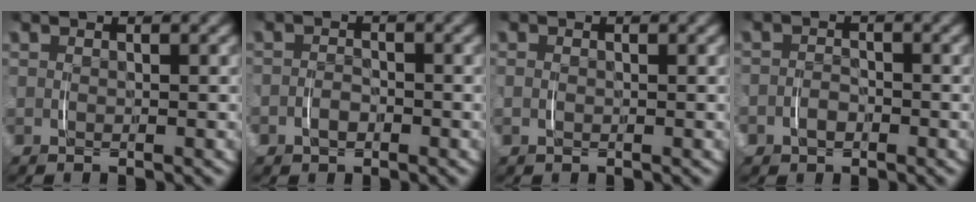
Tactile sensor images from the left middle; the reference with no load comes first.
{"total": 2.1, "force": [-0.9, 1.8, 0.5], "torque": [-0.016, -0.001, -0.020]}
{"total": 0.7, "force": [-0.2, 0.5, 0.4], "torque": [-0.010, -0.003, -0.002]}
{"total": 2.8, "force": [-1.2, 2.4, 0.6], "torque": [-0.021, -0.005, -0.025]}